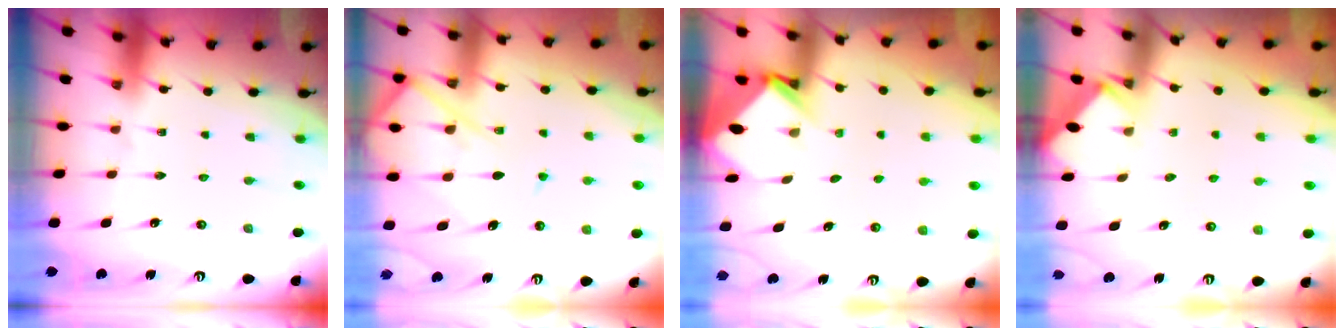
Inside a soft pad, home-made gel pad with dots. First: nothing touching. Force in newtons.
{"total": 11.7, "press": 11.6, "slide": 1.2}
{"total": 3.6, "press": 3.6, "slide": 0.2}
{"total": 2.5, "press": 2.4, "slide": 0.4}